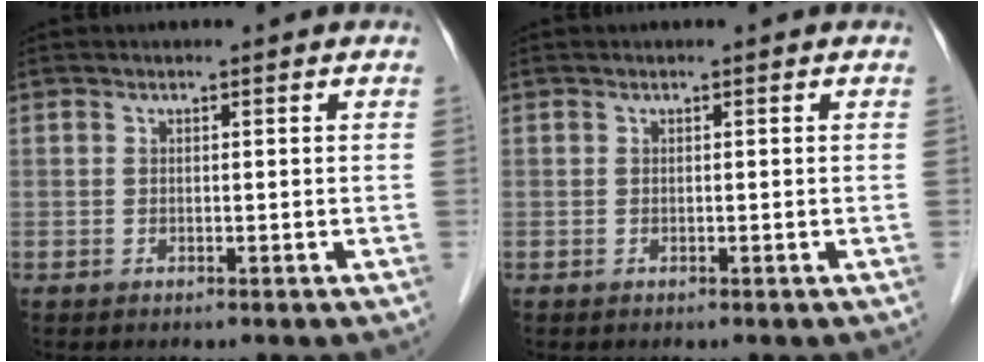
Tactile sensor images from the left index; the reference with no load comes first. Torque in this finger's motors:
{"motor_torque": [0.00, 0.00, 0.00, 0.00]}